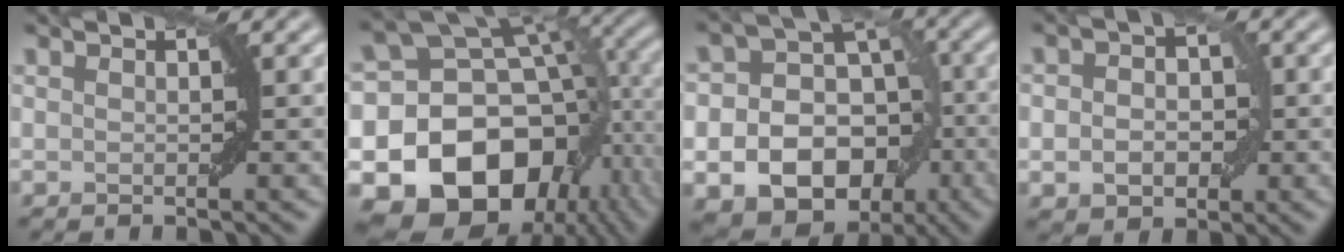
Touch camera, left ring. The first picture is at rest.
{"total": 18.1, "force": [-6.2, 13.2, 10.9], "torque": [-0.167, -0.019, -0.090]}
{"total": 15.0, "force": [-5.2, 12.1, 7.2], "torque": [-0.095, -0.020, -0.103]}
{"total": 4.1, "force": [-0.3, 3.1, 2.7], "torque": [-0.024, -0.001, -0.011]}